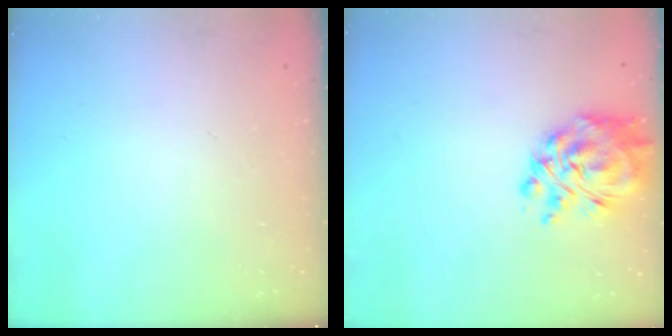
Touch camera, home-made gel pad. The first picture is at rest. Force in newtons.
{"total": 10.8, "press": 9.9, "slide": 4.3}